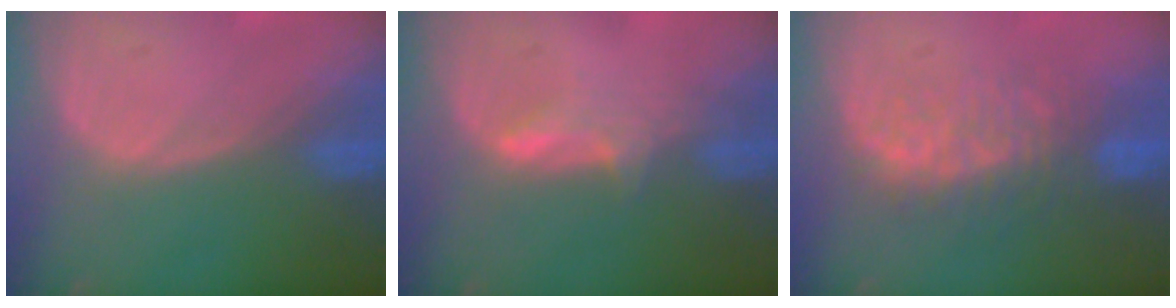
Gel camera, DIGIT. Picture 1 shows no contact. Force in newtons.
{"total": 2.8, "press": 2.8, "slide": 0.4}
{"total": 9.1, "press": 8.0, "slide": 4.5}